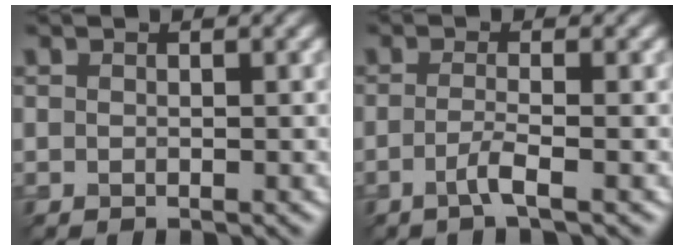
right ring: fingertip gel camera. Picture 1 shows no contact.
{"total": 1.6, "force": [-0.7, 0.0, 1.4], "torque": [-0.031, 0.006, -0.024]}